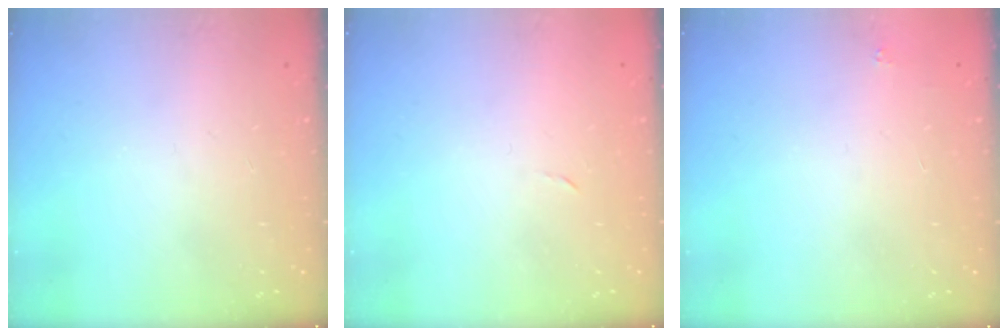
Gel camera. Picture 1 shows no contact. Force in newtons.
{"total": 2.3, "press": 2.3, "slide": 0.4}
{"total": 1.8, "press": 1.7, "slide": 0.1}